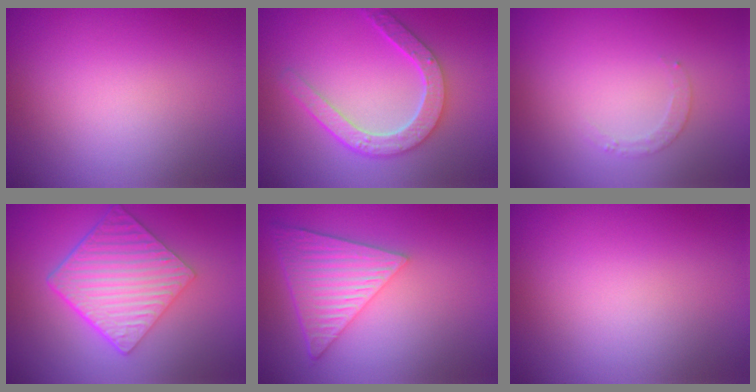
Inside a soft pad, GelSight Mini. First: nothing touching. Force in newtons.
{"total": 4.7, "press": 3.8, "slide": 2.7}
{"total": 1.3, "press": 1.2, "slide": 0.2}
{"total": 6.4, "press": 4.6, "slide": 4.4}
{"total": 6.5, "press": 4.6, "slide": 4.6}
{"total": 0.0}